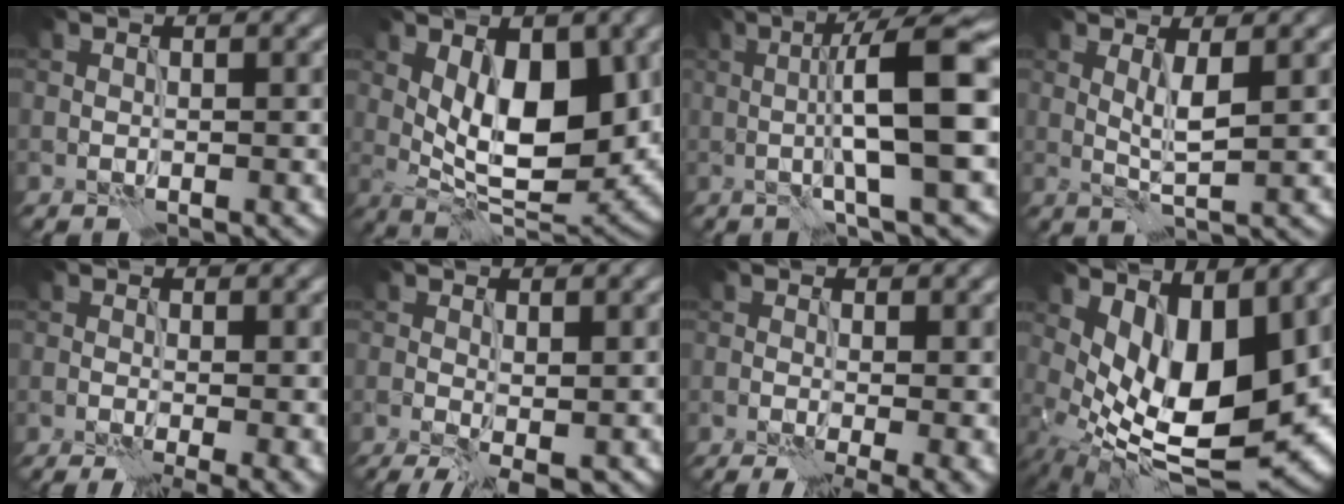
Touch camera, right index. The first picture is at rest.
{"total": 9.1, "force": [1.4, 4.1, 8.0], "torque": [-0.117, -0.005, 0.021]}
{"total": 9.5, "force": [0.2, 1.3, 9.4], "torque": [-0.130, 0.016, -0.005]}
{"total": 2.4, "force": [0.4, 0.2, 2.3], "torque": [-0.044, -0.005, 0.009]}
{"total": 5.4, "force": [-1.6, 1.6, 4.9], "torque": [-0.051, -0.013, -0.014]}
{"total": 3.9, "force": [-1.0, 1.2, 3.5], "torque": [-0.063, -0.009, -0.016]}
{"total": 6.6, "force": [-1.8, 2.2, 5.9], "torque": [-0.053, -0.009, -0.019]}
{"total": 10.9, "force": [1.4, 5.3, 9.4], "torque": [-0.162, -0.027, 0.032]}